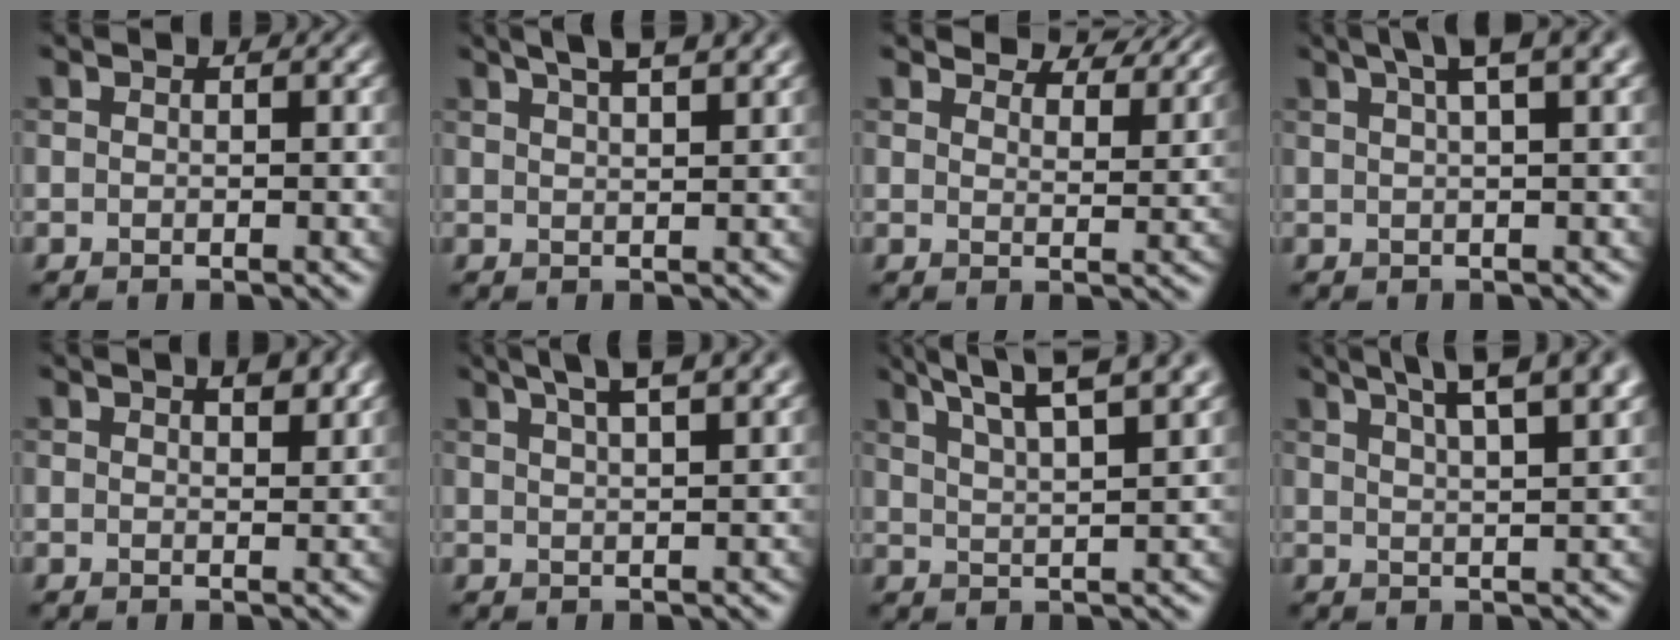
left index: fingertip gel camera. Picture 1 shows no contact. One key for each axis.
{"total": 6.3, "fx": 4.0, "fy": 2.2, "fz": 4.4, "tx": -0.032, "ty": 0.029, "tz": 0.029}
{"total": 6.6, "fx": 6.1, "fy": 1.5, "fz": 2.1, "tx": -0.040, "ty": 0.002, "tz": 0.076}
{"total": 5.0, "fx": 3.0, "fy": 1.0, "fz": 3.9, "tx": -0.049, "ty": 0.018, "tz": 0.040}
{"total": 2.1, "fx": 1.3, "fy": 0.7, "fz": 1.5, "tx": -0.018, "ty": 0.000, "tz": 0.022}
{"total": 6.4, "fx": 4.0, "fy": 2.0, "fz": 4.6, "tx": -0.046, "ty": 0.030, "tz": 0.033}
{"total": 10.1, "fx": 6.8, "fy": 2.9, "fz": 6.9, "tx": -0.085, "ty": 0.033, "tz": 0.068}
{"total": 9.5, "fx": 5.9, "fy": 3.1, "fz": 6.8, "tx": -0.075, "ty": 0.040, "tz": 0.055}